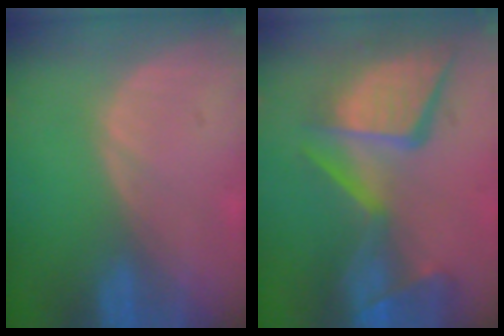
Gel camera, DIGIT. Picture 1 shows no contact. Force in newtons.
{"total": 13.8, "press": 11.1, "slide": 8.1}